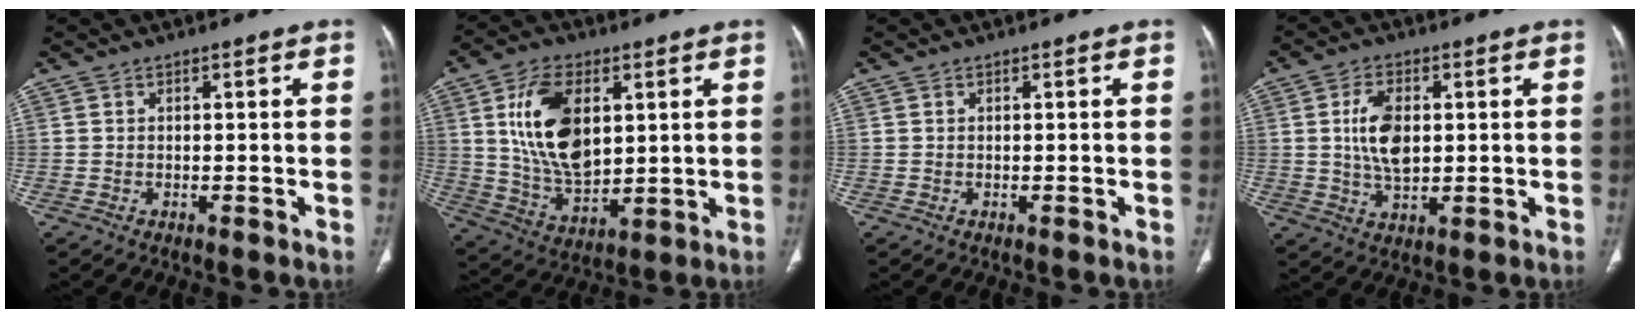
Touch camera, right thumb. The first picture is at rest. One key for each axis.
{"total": 16.4, "fx": 4.3, "fy": 9.5, "fz": 12.7, "tx": -0.214, "ty": -0.019, "tz": 0.090}
{"total": 0.0}
{"total": 8.5, "fx": 1.2, "fy": 4.9, "fz": 6.9, "tx": -0.122, "ty": -0.004, "tz": 0.026}